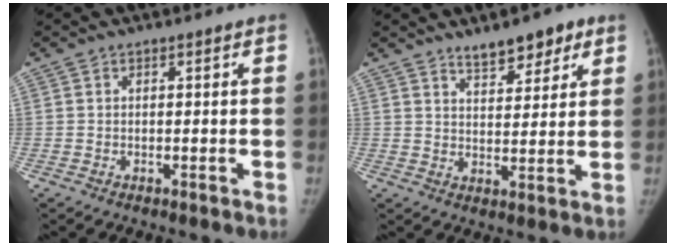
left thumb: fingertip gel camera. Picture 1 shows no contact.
{"total": 7.7, "force": [5.4, 3.2, 4.3], "torque": [-0.033, -0.032, 0.083]}